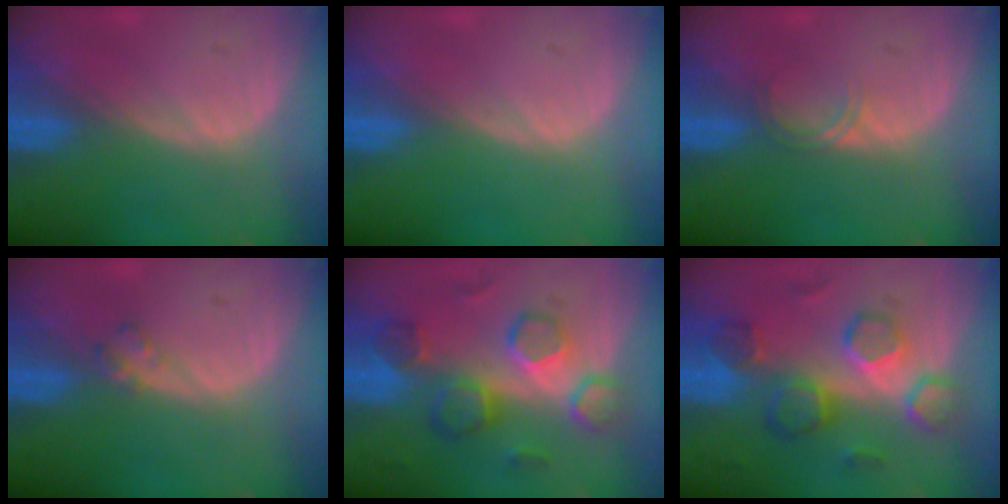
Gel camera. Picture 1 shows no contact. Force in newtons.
{"total": 0.0}
{"total": 1.7, "press": 1.7, "slide": 0.3}
{"total": 1.6, "press": 1.6, "slide": 0.2}
{"total": 8.7, "press": 8.5, "slide": 2.1}
{"total": 8.7, "press": 8.5, "slide": 2.1}